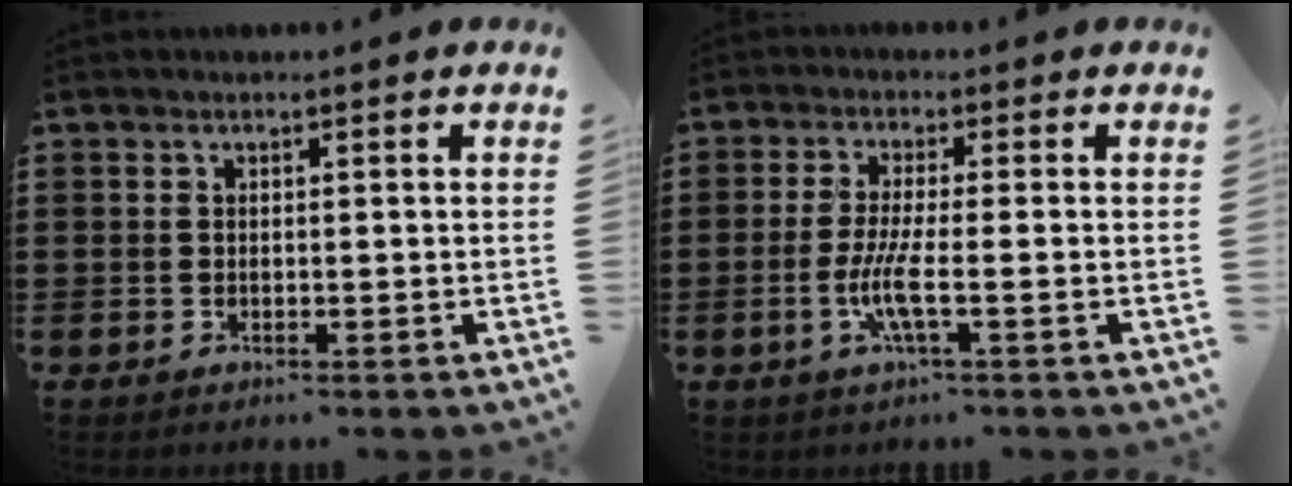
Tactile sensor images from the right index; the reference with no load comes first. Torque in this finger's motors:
{"motor_torque": [2.14, 0.00, 0.47, 0.16]}